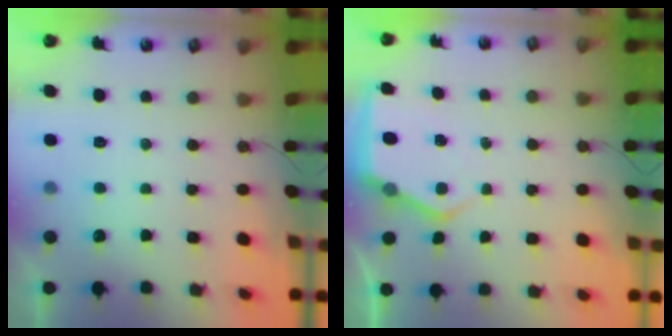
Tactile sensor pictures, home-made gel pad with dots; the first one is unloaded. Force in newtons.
{"total": 7.1, "press": 7.1, "slide": 0.7}